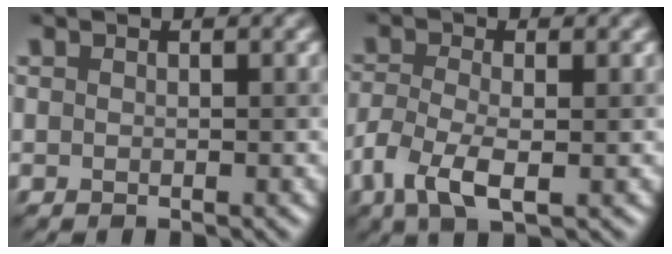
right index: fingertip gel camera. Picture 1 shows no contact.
{"total": 4.0, "force": [-1.4, 1.7, 3.3], "torque": [-0.077, 0.002, -0.031]}